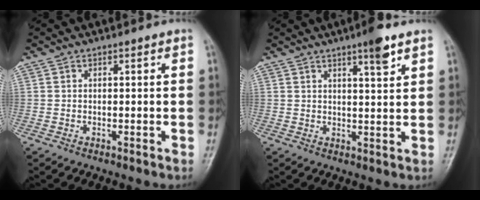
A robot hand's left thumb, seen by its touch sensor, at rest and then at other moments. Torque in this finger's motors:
{"motor_torque": [0.90, 0.32, 0.44, -0.47, 0.00]}